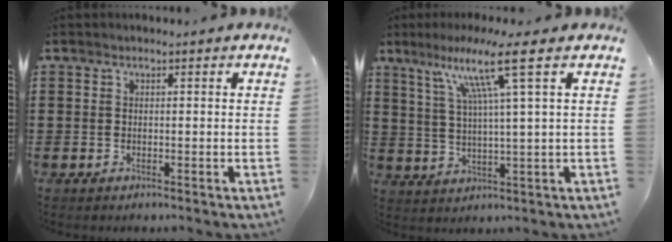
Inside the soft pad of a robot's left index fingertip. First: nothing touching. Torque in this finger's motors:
{"motor_torque": [1.40, -0.74, 0.86, 0.21]}